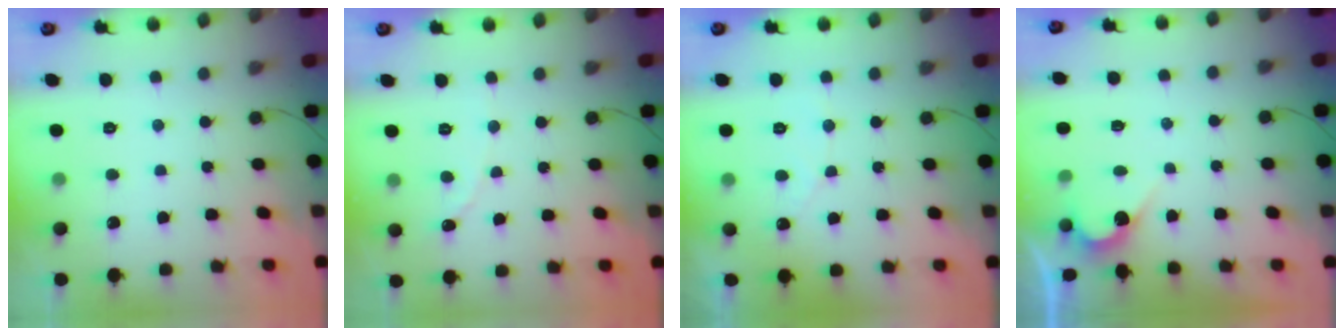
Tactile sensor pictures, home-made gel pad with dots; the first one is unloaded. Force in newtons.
{"total": 0.0}
{"total": 3.0, "press": 3.0, "slide": 0.1}
{"total": 2.8, "press": 2.8, "slide": 0.2}